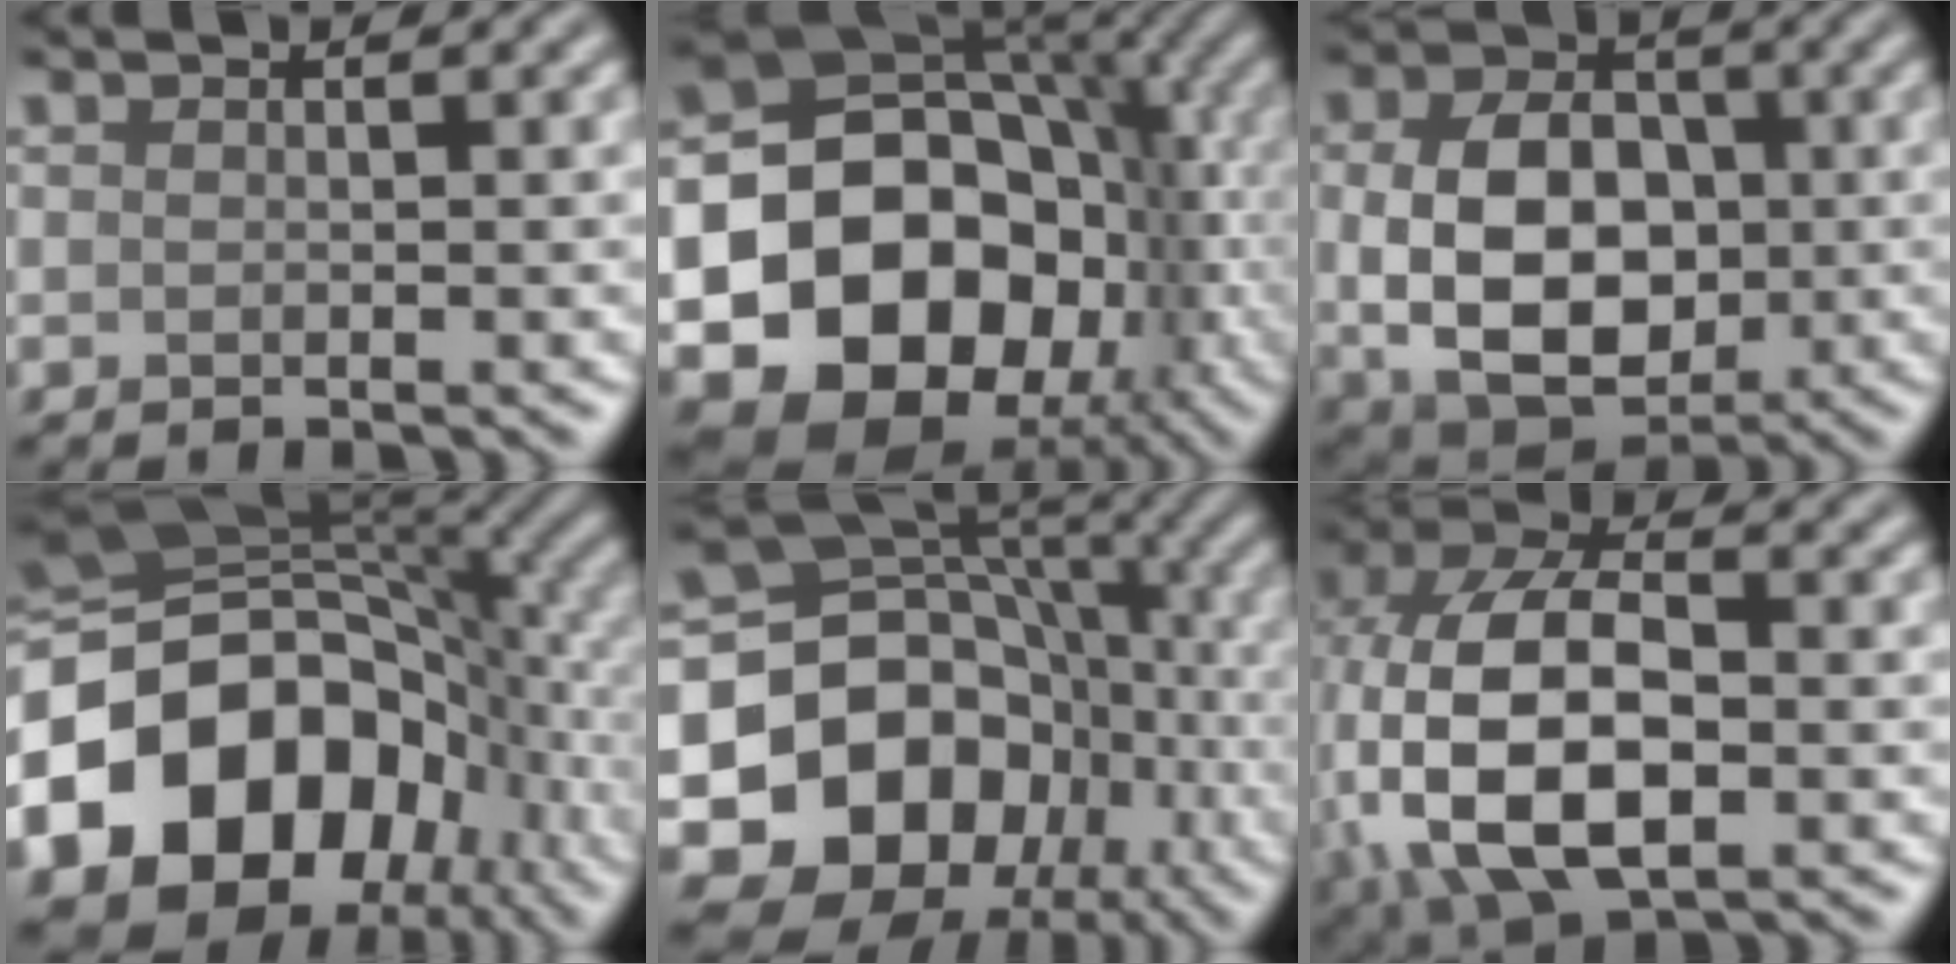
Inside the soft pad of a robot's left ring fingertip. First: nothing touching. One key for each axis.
{"total": 18.2, "fx": -5.9, "fy": 14.4, "fz": 9.4, "tx": -0.142, "ty": -0.013, "tz": -0.114}
{"total": 9.9, "fx": -0.4, "fy": 6.8, "fz": 7.1, "tx": -0.138, "ty": -0.008, "tz": -0.008}
{"total": 17.3, "fx": -5.1, "fy": 12.8, "fz": 10.5, "tx": -0.192, "ty": -0.001, "tz": -0.101}
{"total": 14.5, "fx": -4.4, "fy": 11.8, "fz": 7.2, "tx": -0.142, "ty": 0.001, "tz": -0.083}
{"total": 13.1, "fx": -1.8, "fy": 7.5, "fz": 10.6, "tx": -0.225, "ty": -0.004, "tz": -0.032}